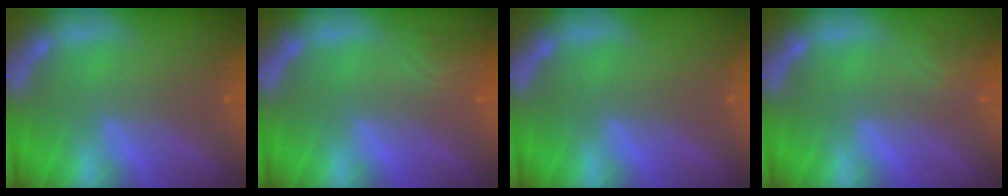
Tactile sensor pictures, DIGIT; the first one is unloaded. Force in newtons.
{"total": 2.4}
{"total": 0.0}
{"total": 1.9}